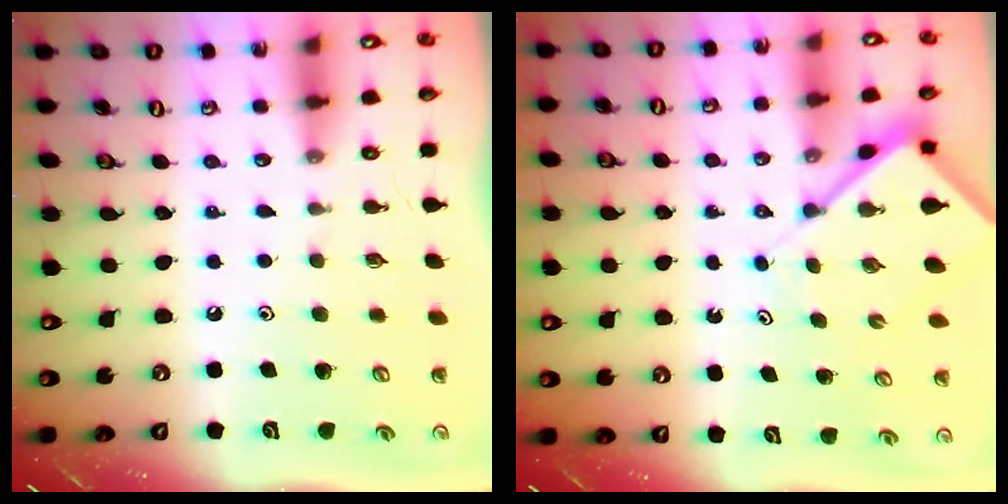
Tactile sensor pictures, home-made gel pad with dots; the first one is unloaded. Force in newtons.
{"total": 5.5, "press": 5.4, "slide": 0.7}